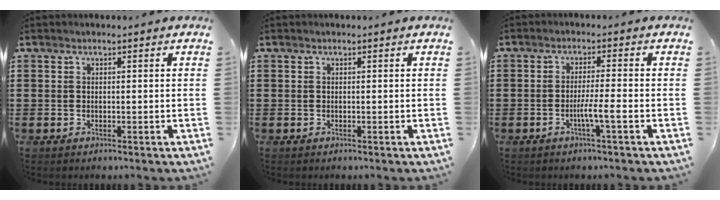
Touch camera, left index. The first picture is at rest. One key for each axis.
{"total": 0.0}
{"total": 4.0, "fx": -1.6, "fy": -0.2, "fz": 3.7, "tx": -0.071, "ty": -0.009, "tz": -0.034}